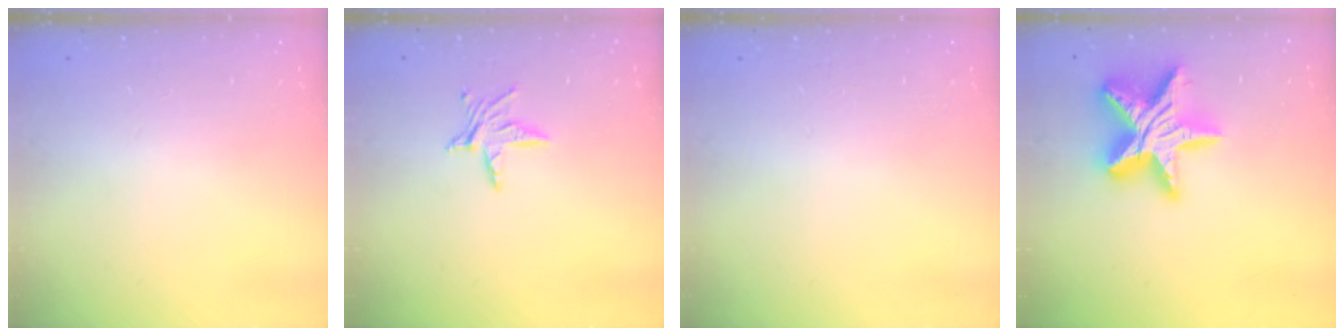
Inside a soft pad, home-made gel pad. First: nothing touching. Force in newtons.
{"total": 6.7, "press": 6.7, "slide": 0.1}
{"total": 0.0}
{"total": 20.3, "press": 20.2, "slide": 1.8}